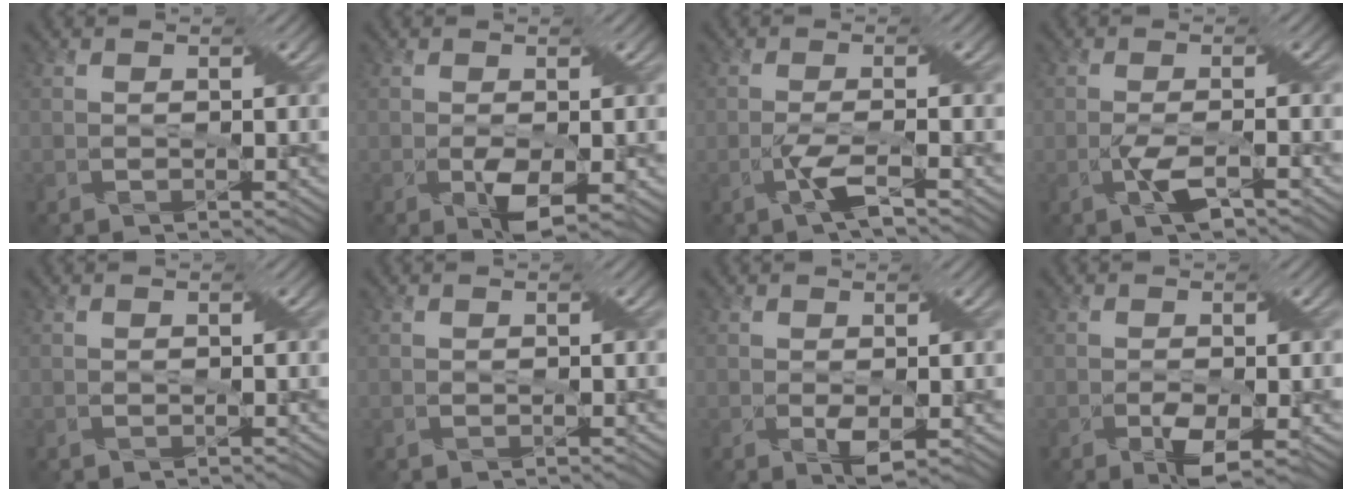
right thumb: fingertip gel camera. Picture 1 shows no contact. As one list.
[{"total": 3.6, "force": [-1.0, 1.5, 3.1], "torque": [-0.062, -0.011, -0.012]}, {"total": 3.0, "force": [-1.6, 0.2, 2.6], "torque": [-0.056, 0.010, -0.038]}, {"total": 3.5, "force": [-1.6, 0.8, 3.0], "torque": [-0.064, 0.004, -0.031]}, {"total": 0.0}, {"total": 0.0}, {"total": 2.2, "force": [-0.2, 1.0, 2.0], "torque": [-0.040, -0.008, 0.001]}, {"total": 3.7, "force": [-1.4, 1.5, 3.1], "torque": [-0.058, -0.006, -0.020]}]